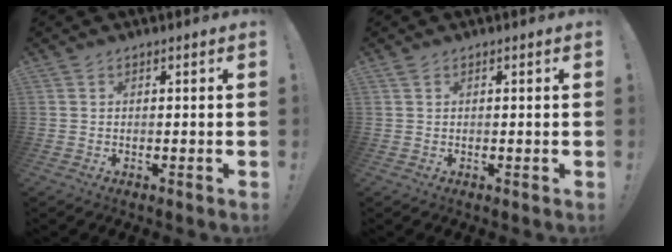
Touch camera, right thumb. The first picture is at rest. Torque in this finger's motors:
{"motor_torque": [0.10, -0.02, 0.29, 0.09, 0.00]}